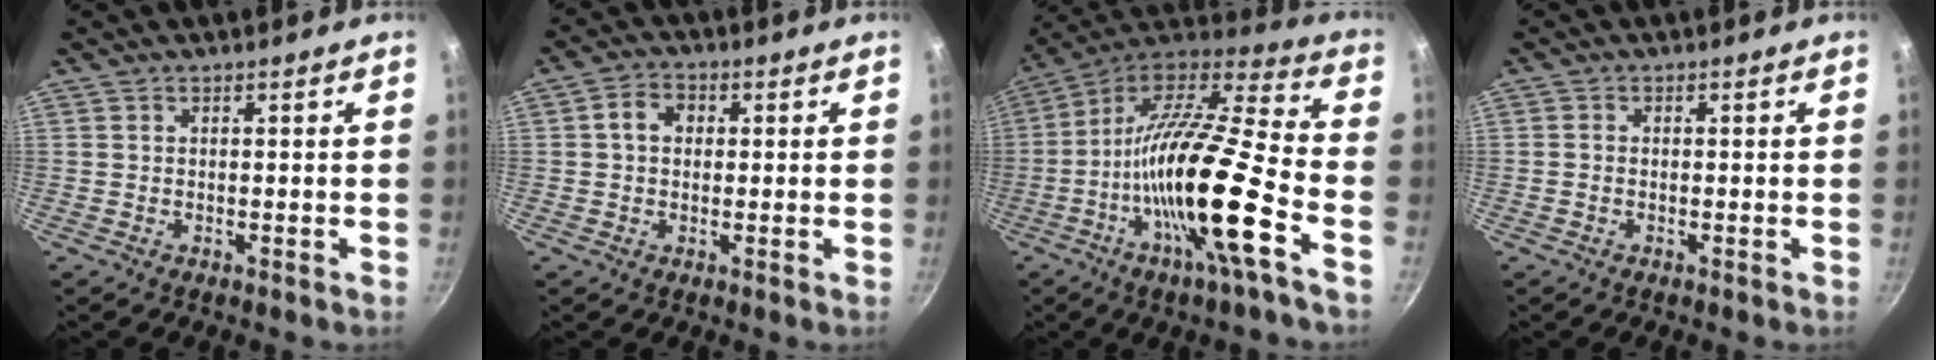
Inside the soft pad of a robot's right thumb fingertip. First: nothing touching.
{"total": 4.5, "force": [0.7, 3.6, 2.6], "torque": [-0.028, 0.010, 0.003]}
{"total": 23.9, "force": [-7.7, 4.0, 22.3], "torque": [-0.376, 0.027, -0.156]}
{"total": 0.7, "force": [-0.3, 0.6, 0.3], "torque": [-0.006, 0.002, -0.009]}